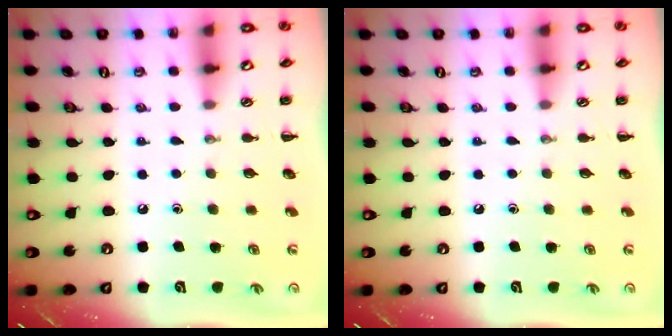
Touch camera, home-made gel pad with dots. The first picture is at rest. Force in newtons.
{"total": 0.0}